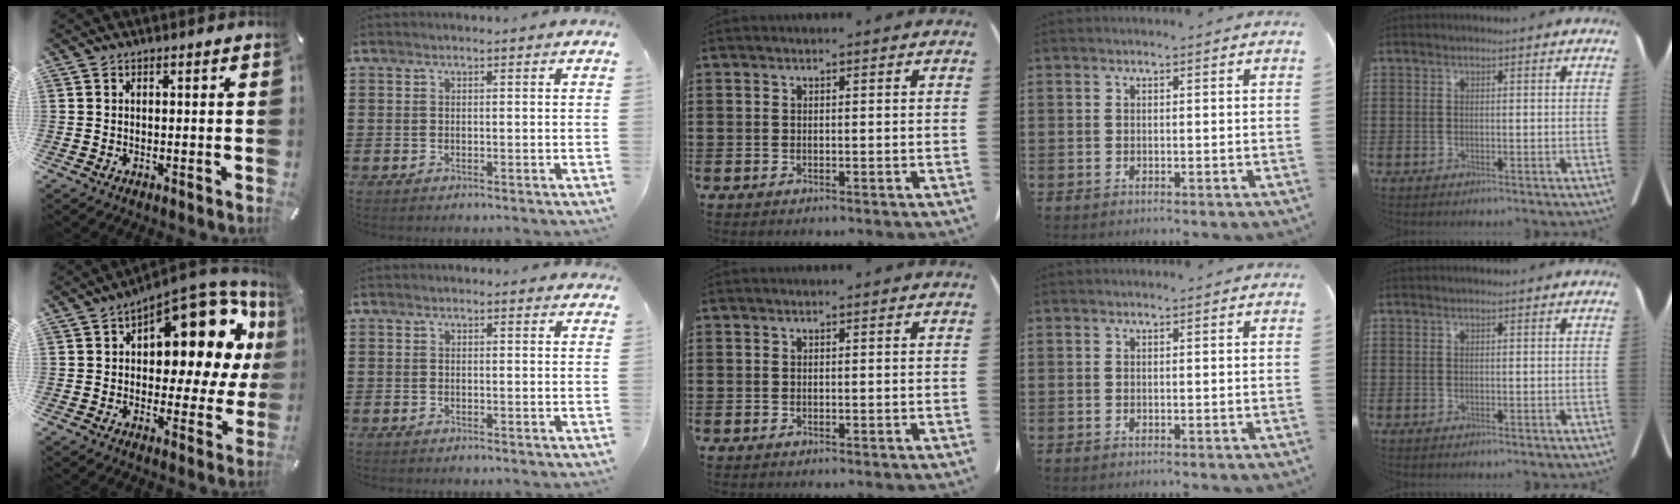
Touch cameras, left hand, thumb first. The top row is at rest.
{"thumb": {"total": 17.3, "force": [8.9, 8.3, 12.3], "torque": [-0.158, -0.078, 0.145]}, "index": {"total": 0.6, "force": [0.4, 0.4, 0.1], "torque": [-0.004, 0.005, 0.007]}}